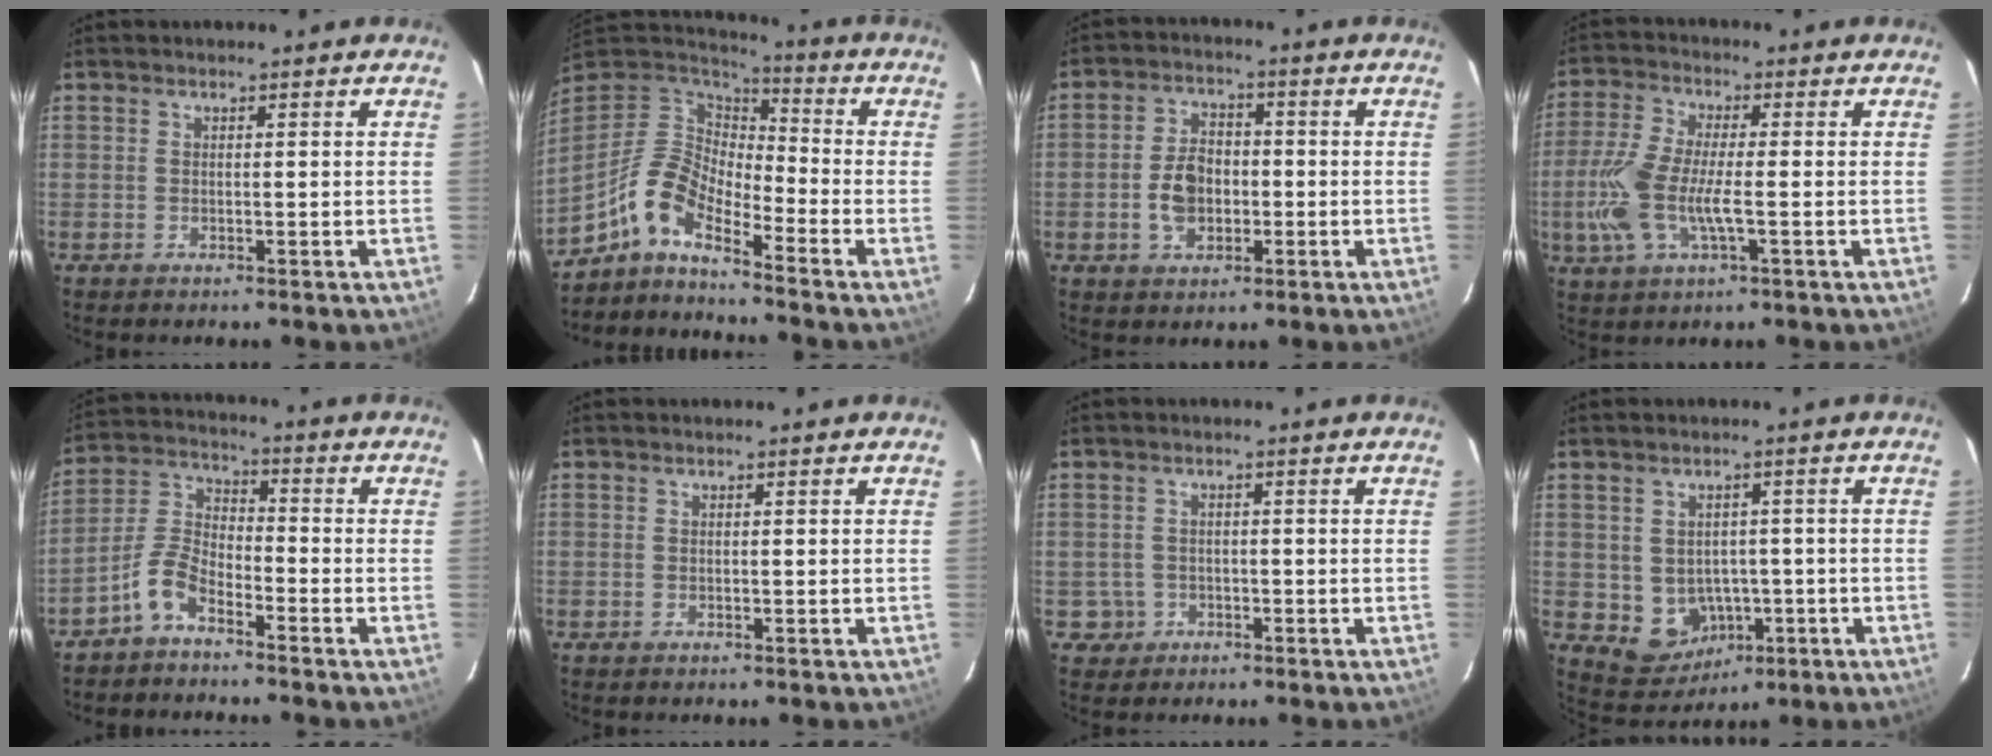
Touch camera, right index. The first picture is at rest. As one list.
[{"total": 9.9, "force": [-7.2, 3.0, 6.0], "torque": [-0.125, 0.016, -0.159]}, {"total": 7.2, "force": [-1.5, 5.0, 4.9], "torque": [-0.096, 0.017, -0.020]}, {"total": 10.8, "force": [-2.4, 3.3, 10.0], "torque": [-0.227, -0.004, -0.048]}, {"total": 6.4, "force": [-4.5, 2.5, 3.7], "torque": [-0.088, 0.018, -0.097]}, {"total": 0.0}, {"total": 3.1, "force": [-0.9, 3.0, 0.0], "torque": [-0.003, 0.013, -0.010]}, {"total": 7.3, "force": [-1.4, 6.6, 2.7], "torque": [-0.067, 0.005, 0.006]}]